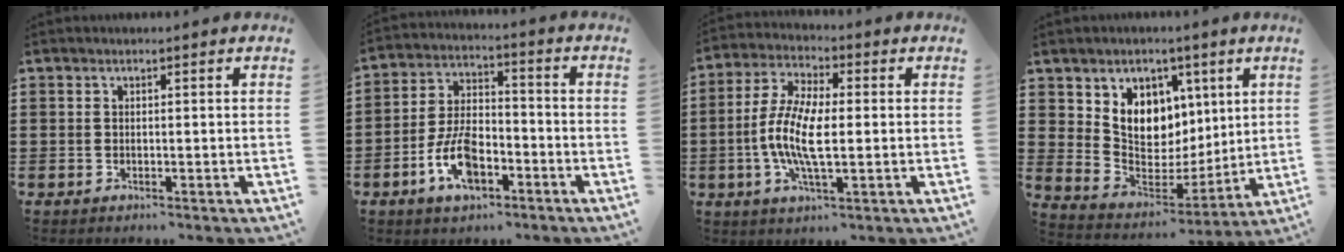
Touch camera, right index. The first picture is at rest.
{"total": 8.6, "force": [-3.8, 4.3, 6.4], "torque": [-0.144, 0.000, -0.072]}
{"total": 9.3, "force": [-1.0, 3.0, 8.8], "torque": [-0.189, -0.010, -0.020]}
{"total": 8.3, "force": [4.6, 6.7, 1.9], "torque": [-0.062, -0.043, 0.088]}